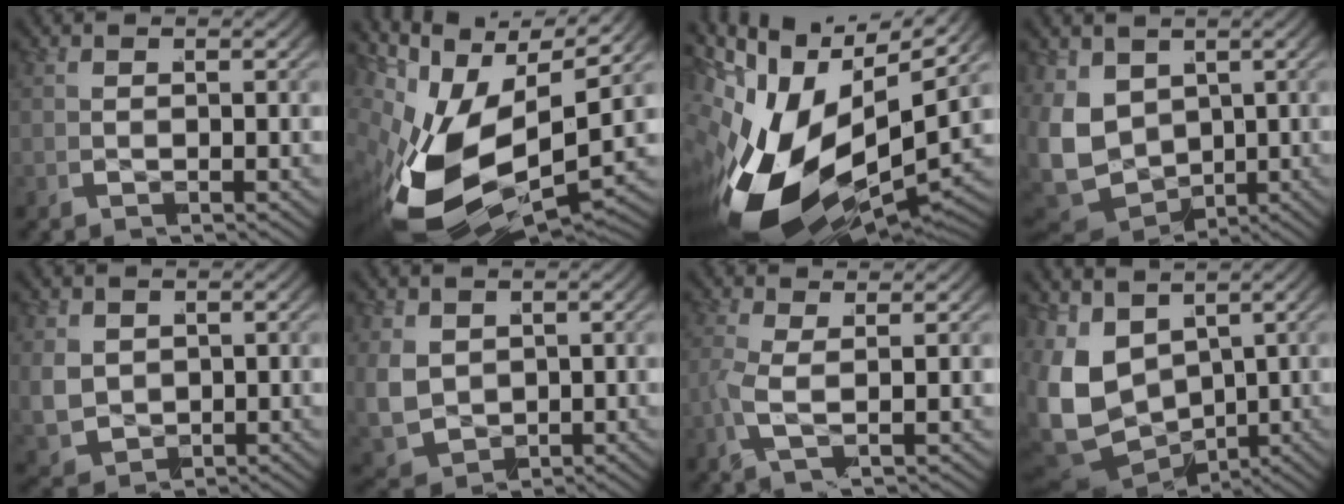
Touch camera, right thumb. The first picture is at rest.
{"total": 15.4, "force": [-2.8, 9.1, 12.1], "torque": [-0.254, -0.055, -0.027]}
{"total": 20.3, "force": [-3.9, 12.8, 15.2], "torque": [-0.292, -0.064, -0.039]}
{"total": 8.8, "force": [-1.2, 7.1, 5.0], "torque": [-0.163, -0.053, 0.001]}
{"total": 4.0, "force": [-0.1, 3.5, 2.0], "torque": [-0.063, -0.030, 0.018]}
{"total": 5.2, "force": [-0.3, 4.4, 2.7], "torque": [-0.089, -0.038, 0.017]}
{"total": 2.8, "force": [0.6, 1.0, 2.5], "torque": [-0.064, -0.009, 0.010]}
{"total": 10.6, "force": [-1.5, 8.3, 6.5], "torque": [-0.182, -0.058, 0.001]}